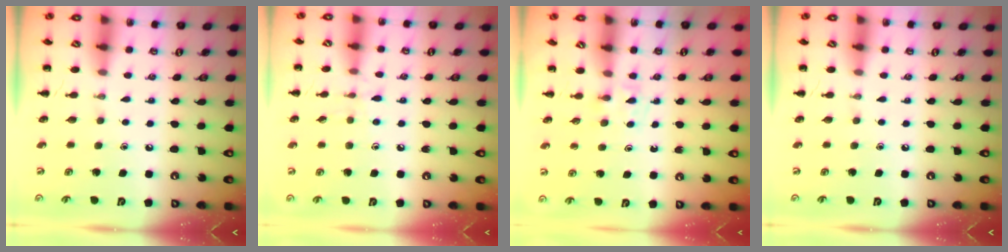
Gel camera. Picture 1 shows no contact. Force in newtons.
{"total": 6.7, "press": 6.4, "slide": 2.0}
{"total": 2.8, "press": 2.5, "slide": 1.1}
{"total": 0.0}